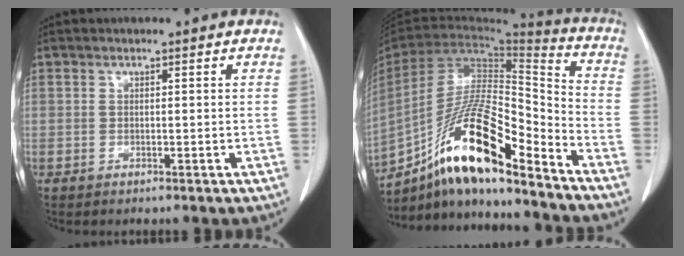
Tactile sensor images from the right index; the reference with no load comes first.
{"total": 19.8, "force": [-13.5, 3.0, 14.2], "torque": [-0.272, -0.004, -0.241]}